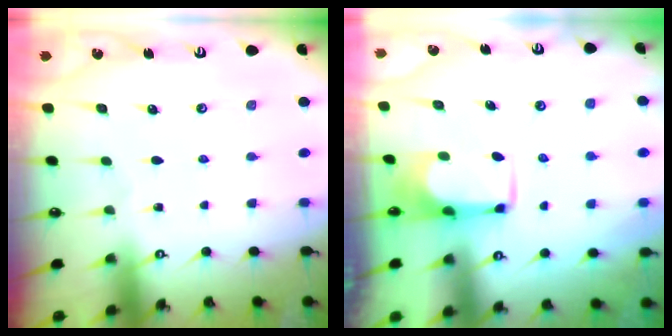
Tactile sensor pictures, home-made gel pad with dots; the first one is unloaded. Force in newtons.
{"total": 0.0}